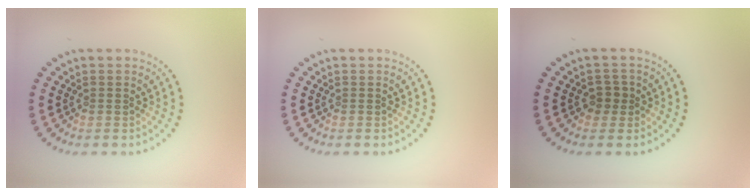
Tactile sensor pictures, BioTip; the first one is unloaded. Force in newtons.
{"total": 0.0}
{"total": 1.5, "press": 1.2, "slide": 0.9}